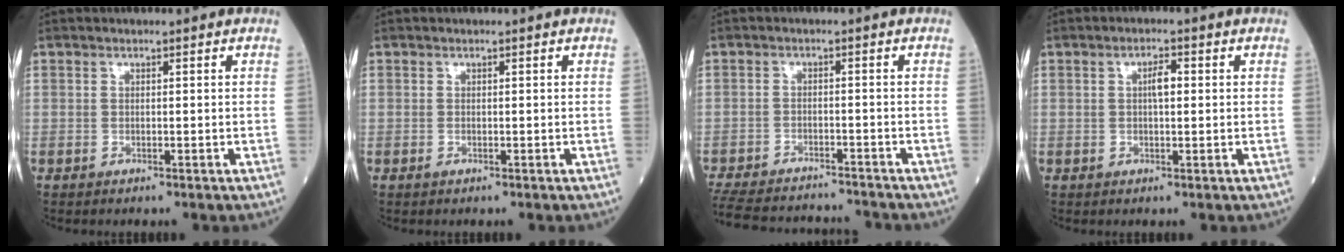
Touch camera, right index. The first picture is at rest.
{"total": 0.0}
{"total": 15.0, "force": [-13.8, 3.7, 4.5], "torque": [-0.110, -0.007, -0.195]}
{"total": 2.3, "force": [0.5, 0.6, 2.1], "torque": [-0.040, 0.005, 0.010]}